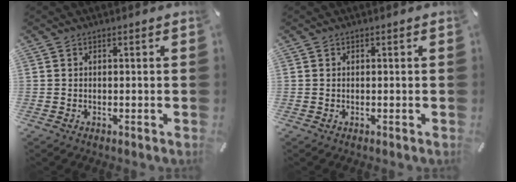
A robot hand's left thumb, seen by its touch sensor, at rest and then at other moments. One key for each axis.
{"total": 0.0}